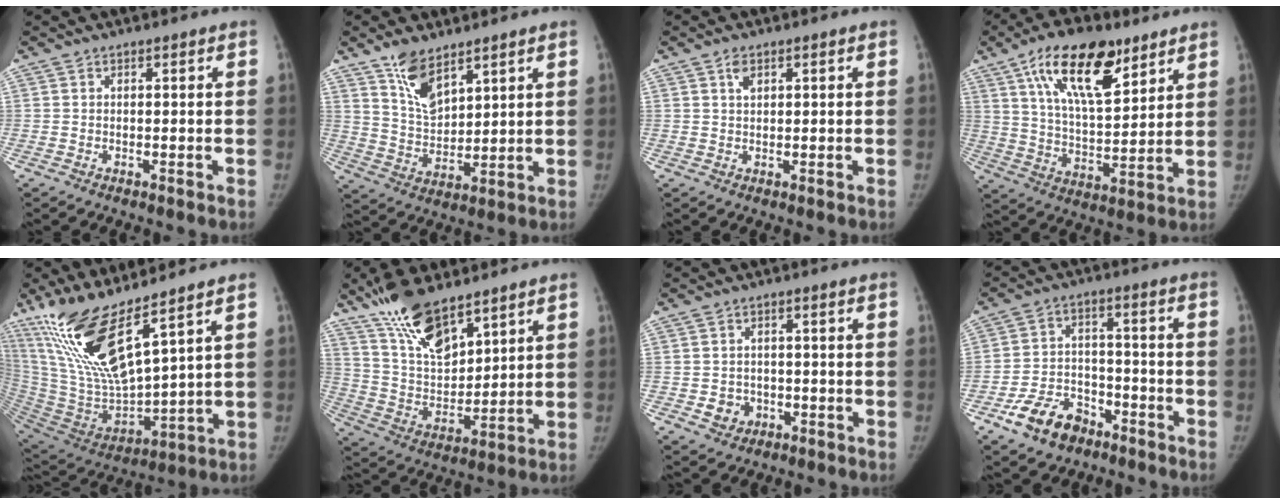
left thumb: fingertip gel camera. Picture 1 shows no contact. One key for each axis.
{"total": 9.3, "fx": 6.3, "fy": 4.4, "fz": 5.2, "tx": -0.073, "ty": -0.043, "tz": 0.127}
{"total": 1.9, "fx": 1.0, "fy": 1.2, "fz": 1.1, "tx": -0.013, "ty": -0.002, "tz": 0.017}
{"total": 18.1, "fx": 10.2, "fy": 7.8, "fz": 12.8, "tx": -0.180, "ty": -0.043, "tz": 0.179}
{"total": 19.5, "fx": 12.7, "fy": 4.0, "fz": 14.2, "tx": -0.271, "ty": -0.073, "tz": 0.258}
{"total": 15.4, "fx": 11.3, "fy": 6.1, "fz": 8.5, "tx": -0.123, "ty": -0.064, "tz": 0.222}
{"total": 4.1, "fx": -1.2, "fy": 3.7, "fz": 1.4, "tx": -0.003, "ty": 0.007, "tz": -0.014}
{"total": 10.7, "fx": -6.6, "fy": 6.9, "fz": 4.8, "tx": -0.064, "ty": 0.042, "tz": -0.114}